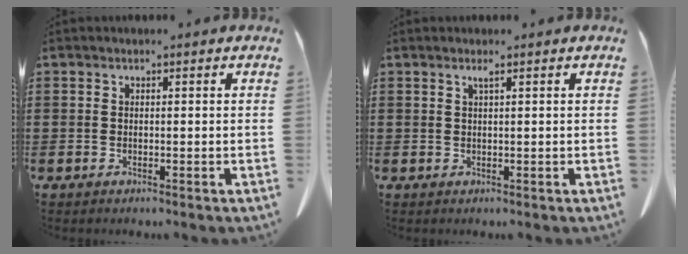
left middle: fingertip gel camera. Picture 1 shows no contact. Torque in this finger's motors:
{"motor_torque": [0.14, 0.22, -0.01, 0.03]}